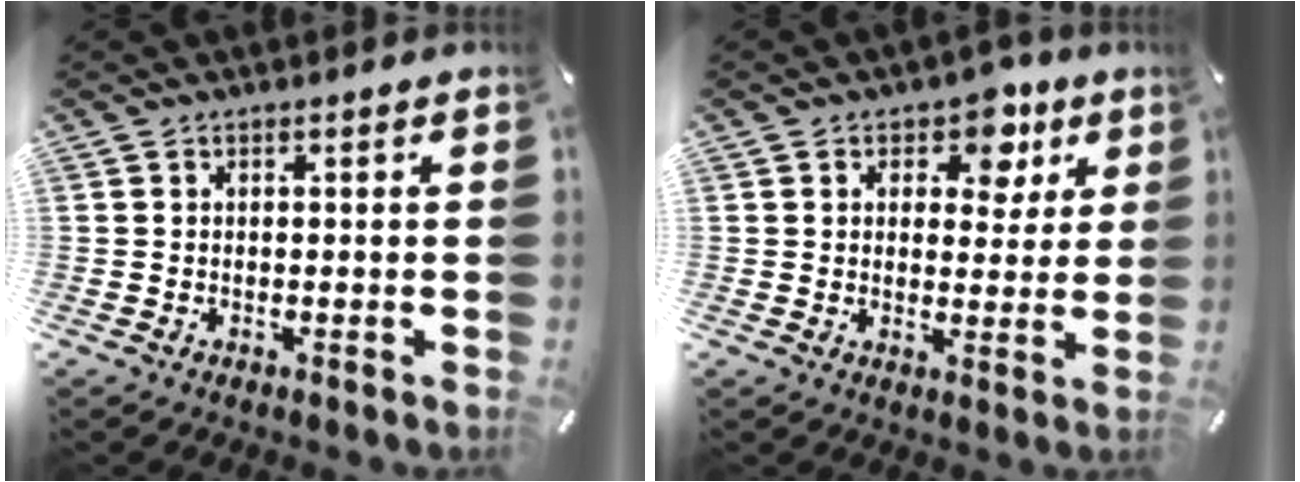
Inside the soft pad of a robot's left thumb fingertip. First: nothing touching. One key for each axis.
{"total": 7.8, "fx": 4.0, "fy": 5.2, "fz": 4.3, "tx": -0.039, "ty": -0.022, "tz": 0.060}